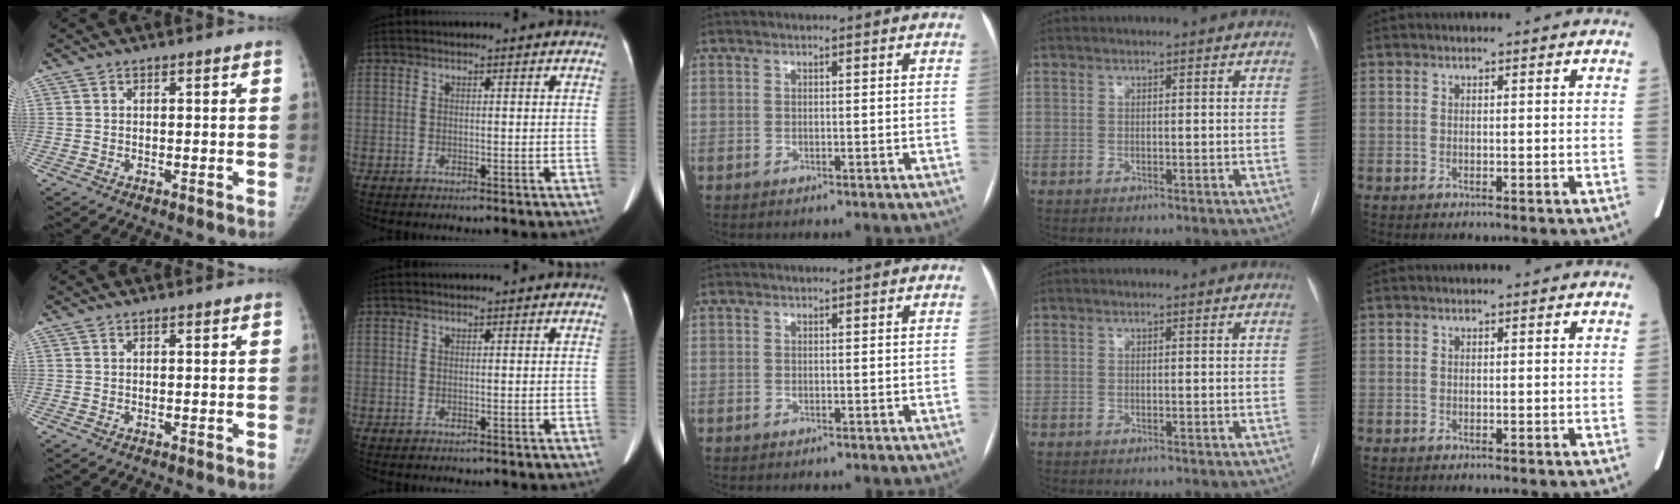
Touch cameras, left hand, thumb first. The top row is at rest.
{}